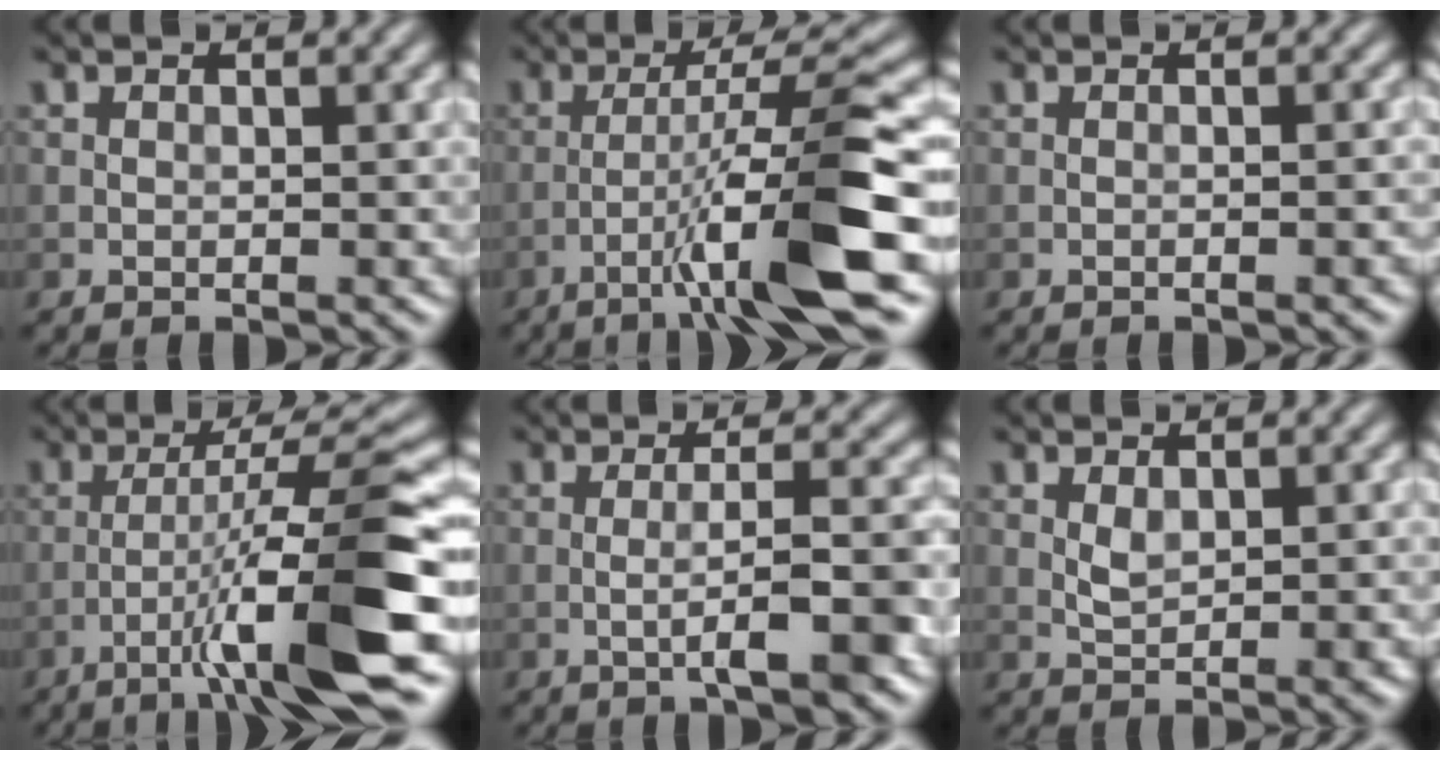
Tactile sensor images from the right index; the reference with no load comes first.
{"total": 9.0, "force": [-3.4, 0.3, 8.3], "torque": [-0.132, 0.019, -0.056]}
{"total": 1.3, "force": [-0.4, 0.3, 1.2], "torque": [-0.012, 0.000, -0.010]}
{"total": 10.0, "force": [-3.8, 0.5, 9.2], "torque": [-0.142, 0.022, -0.058]}
{"total": 4.9, "force": [-1.4, 0.5, 4.6], "torque": [-0.073, 0.006, -0.025]}
{"total": 1.7, "force": [0.4, 0.8, 1.4], "torque": [-0.031, -0.002, 0.014]}